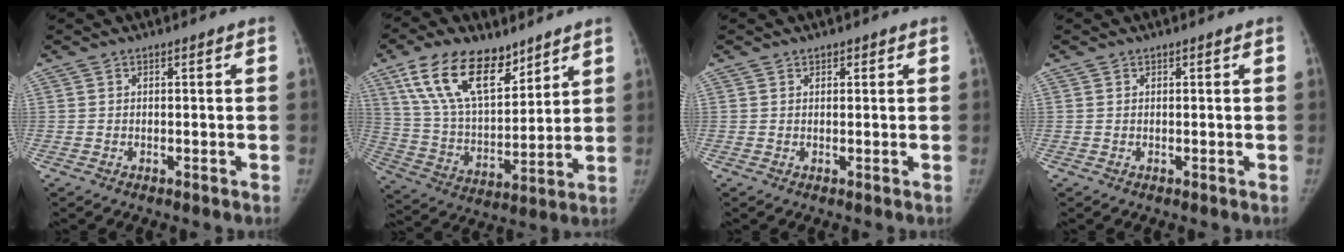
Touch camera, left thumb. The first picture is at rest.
{"total": 18.6, "force": [11.4, 9.2, 11.5], "torque": [-0.169, -0.049, 0.218]}
{"total": 0.8, "force": [0.5, 0.6, 0.2], "torque": [0.006, -0.002, 0.006]}
{"total": 0.0}